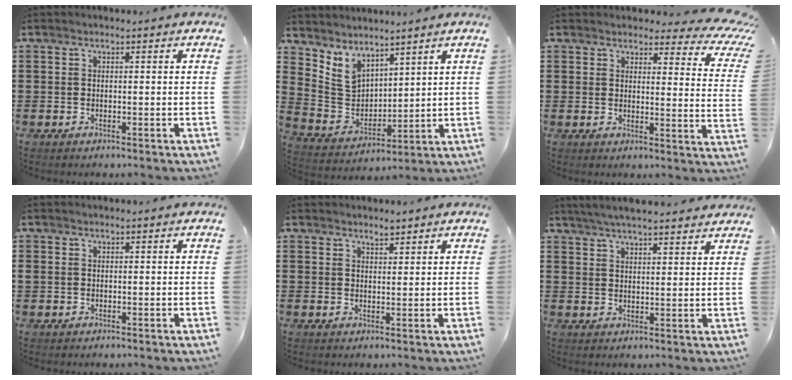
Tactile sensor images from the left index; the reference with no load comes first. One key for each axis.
{"total": 5.3, "fx": 4.1, "fy": 3.1, "fz": 1.1, "tx": -0.050, "ty": -0.018, "tz": 0.079}
{"total": 4.2, "fx": 3.5, "fy": 1.1, "fz": 1.9, "tx": -0.038, "ty": -0.018, "tz": 0.059}
{"total": 0.6, "fx": 0.0, "fy": 0.6, "fz": 0.2, "tx": -0.007, "ty": 0.005, "tz": -0.001}
{"total": 1.9, "fx": 1.7, "fy": 0.4, "fz": 0.6, "tx": -0.014, "ty": 0.001, "tz": 0.033}
{"total": 4.4, "fx": 4.2, "fy": 0.0, "fz": 1.5, "tx": -0.040, "ty": -0.010, "tz": 0.075}